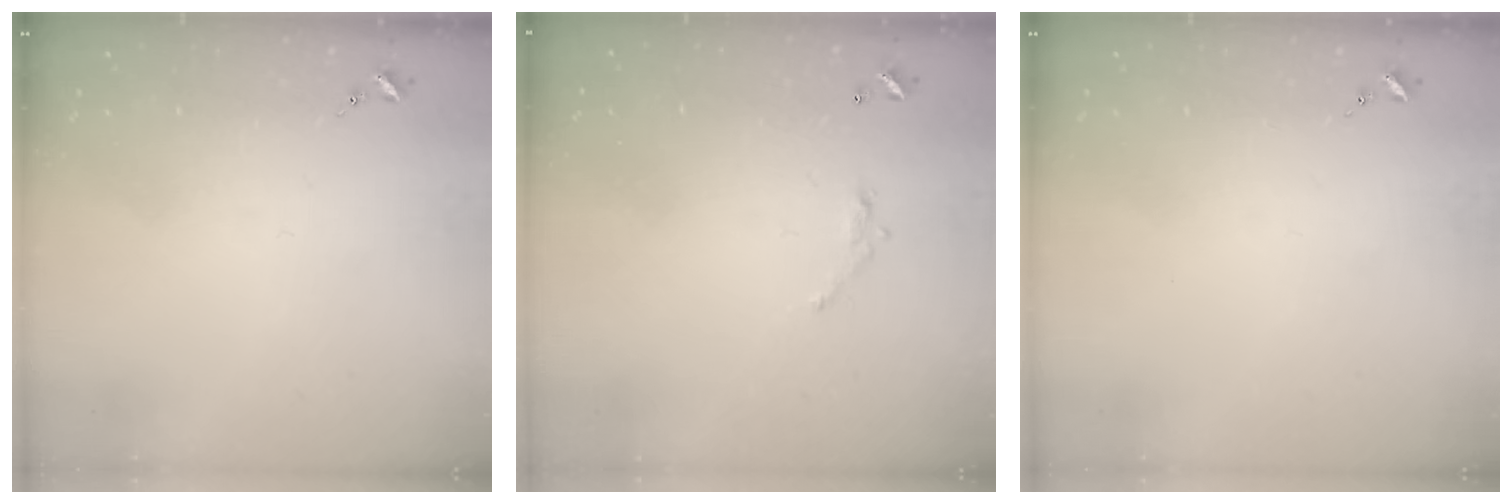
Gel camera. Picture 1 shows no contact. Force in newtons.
{"total": 4.8, "press": 4.8, "slide": 0.3}
{"total": 0.0}